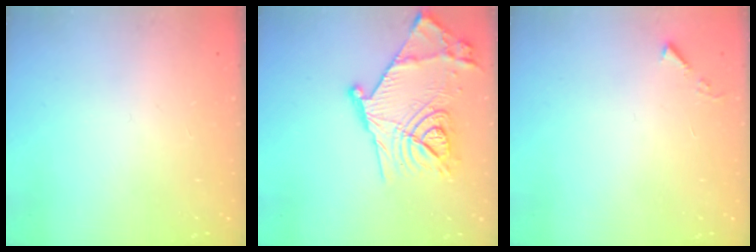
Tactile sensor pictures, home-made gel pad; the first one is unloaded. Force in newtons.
{"total": 22.3, "press": 22.3, "slide": 1.1}
{"total": 3.2, "press": 3.2, "slide": 0.5}